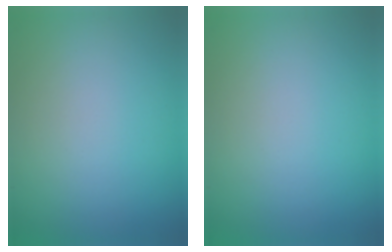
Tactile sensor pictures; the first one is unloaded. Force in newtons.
{"total": 0.0}